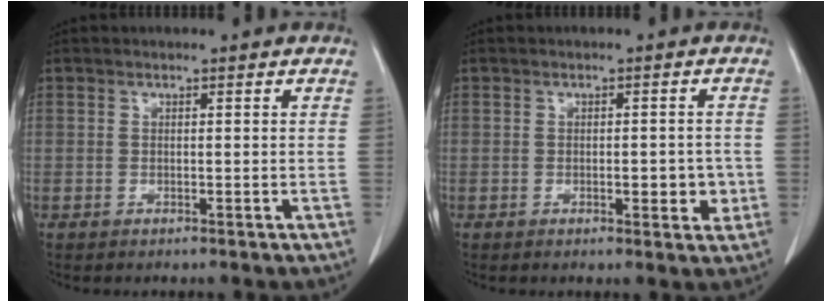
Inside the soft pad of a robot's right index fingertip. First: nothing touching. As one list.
[{"total": 3.9, "force": [-0.9, 1.5, 3.5], "torque": [-0.045, -0.001, -0.008]}]